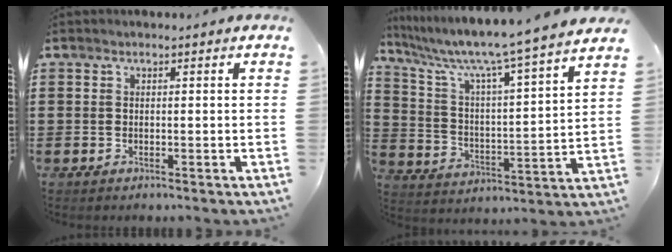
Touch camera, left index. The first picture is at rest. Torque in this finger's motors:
{"motor_torque": [2.14, 0.00, -0.51, -0.20]}